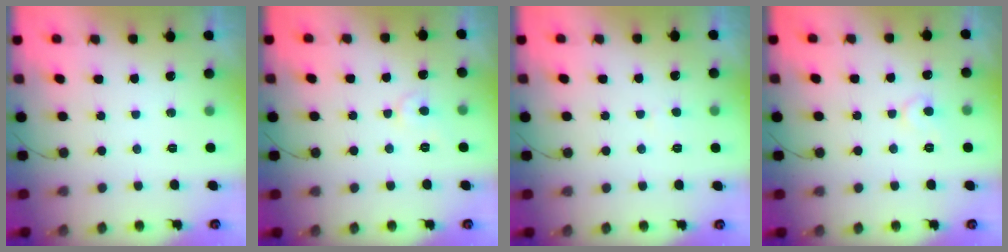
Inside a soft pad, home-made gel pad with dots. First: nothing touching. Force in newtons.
{"total": 4.8, "press": 4.8, "slide": 0.4}
{"total": 2.3, "press": 2.3, "slide": 0.2}
{"total": 6.9, "press": 6.9, "slide": 0.5}